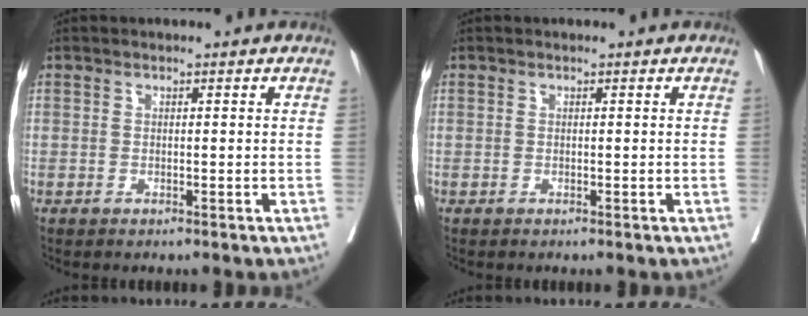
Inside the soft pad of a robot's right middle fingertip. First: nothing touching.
{"total": 0.0}